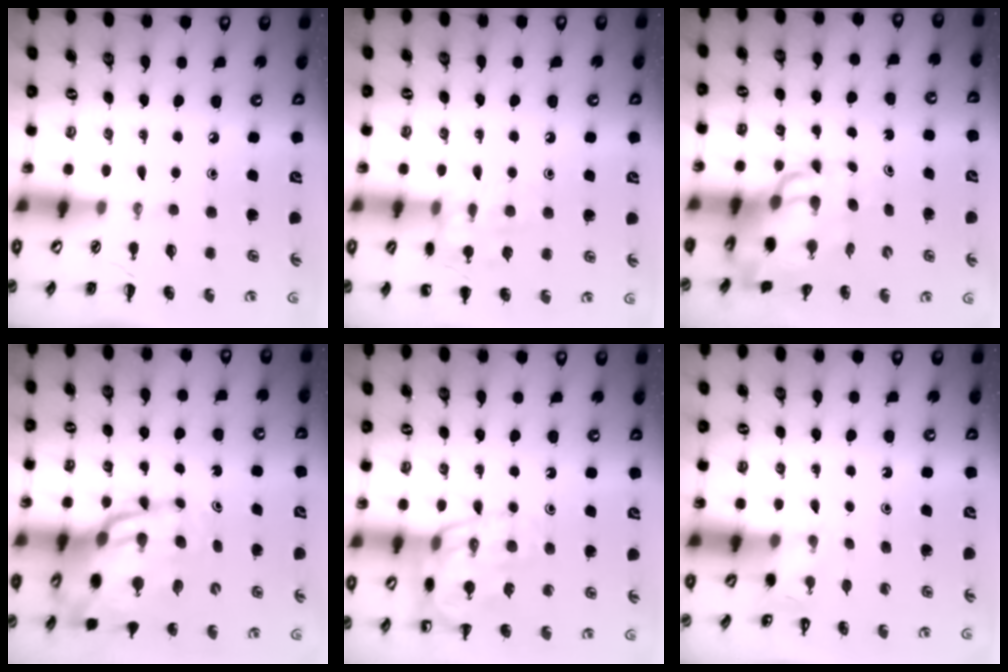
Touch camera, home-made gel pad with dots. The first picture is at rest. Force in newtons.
{"total": 11.1, "press": 11.1, "slide": 0.5}
{"total": 12.2, "press": 11.8, "slide": 3.1}
{"total": 17.5, "press": 16.8, "slide": 4.9}
{"total": 16.1, "press": 16.0, "slide": 1.9}
{"total": 2.2, "press": 2.1, "slide": 0.7}